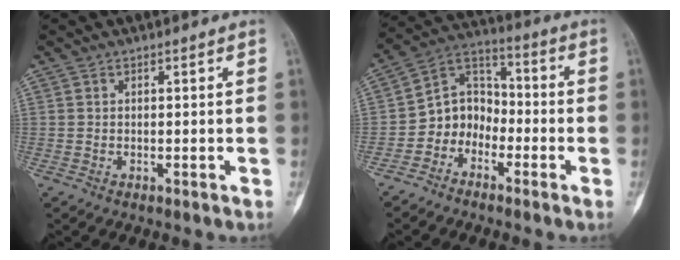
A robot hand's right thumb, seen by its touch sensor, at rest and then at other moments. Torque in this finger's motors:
{"motor_torque": [0.44, 0.30, 0.66, -0.31, -0.07]}